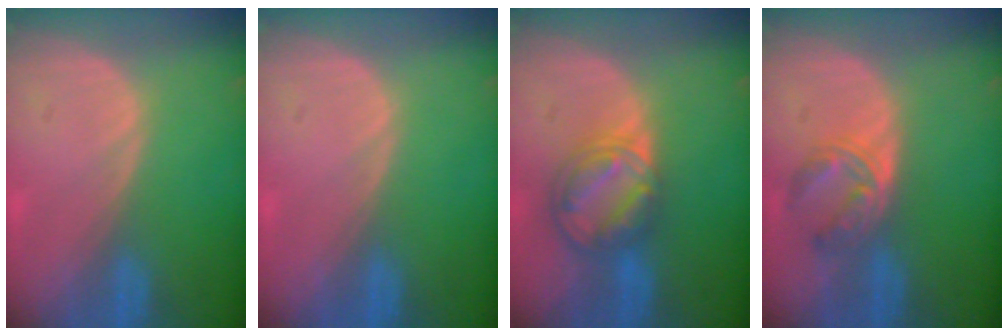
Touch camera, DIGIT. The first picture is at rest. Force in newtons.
{"total": 0.0}
{"total": 8.0, "press": 6.8, "slide": 4.2}
{"total": 5.5, "press": 4.9, "slide": 2.6}